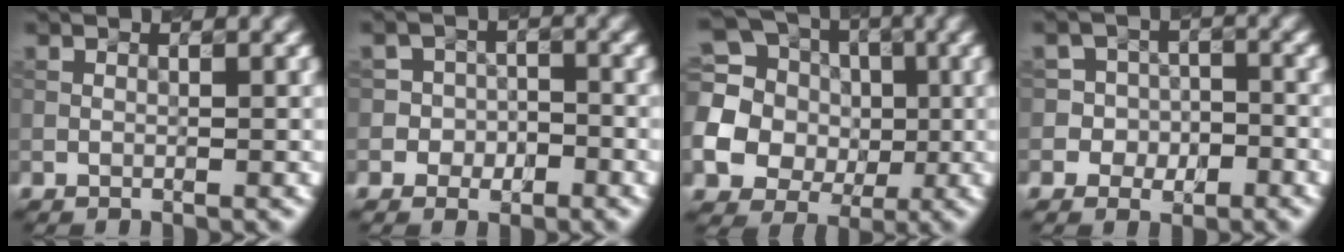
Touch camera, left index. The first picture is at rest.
{"total": 3.2, "force": [-1.5, 2.9, 0.3], "torque": [0.016, 0.016, -0.047]}
{"total": 16.7, "force": [0.8, 15.6, 6.0], "torque": [-0.182, 0.010, -0.016]}
{"total": 4.2, "force": [-1.7, 3.8, 0.4], "torque": [0.007, 0.019, -0.050]}